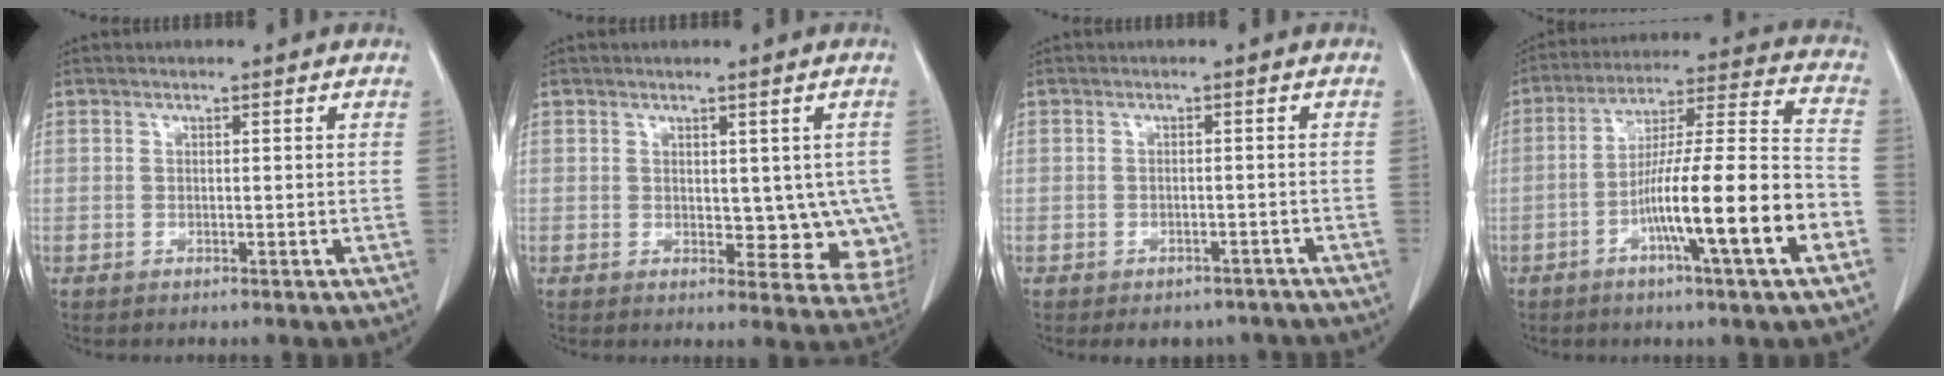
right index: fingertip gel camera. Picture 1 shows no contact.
{"total": 7.5, "force": [0.3, 4.6, 5.9], "torque": [-0.040, -0.002, 0.012]}
{"total": 5.7, "force": [-4.8, 3.0, 0.9], "torque": [0.002, 0.010, -0.055]}
{"total": 17.0, "force": [-6.4, 0.3, 15.8], "torque": [-0.264, 0.003, -0.105]}